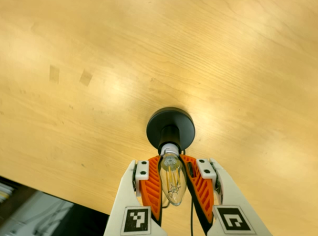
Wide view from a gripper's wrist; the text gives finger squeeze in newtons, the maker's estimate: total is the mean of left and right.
{"total": 26.2, "left": 32.0, "right": 20.4}